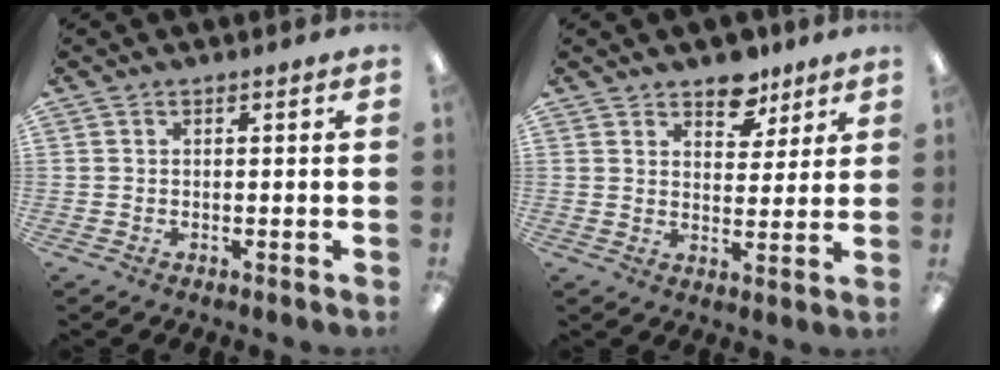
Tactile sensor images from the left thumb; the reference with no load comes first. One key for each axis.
{"total": 8.1, "fx": 6.1, "fy": 4.6, "fz": 2.7, "tx": -0.026, "ty": -0.031, "tz": 0.106}